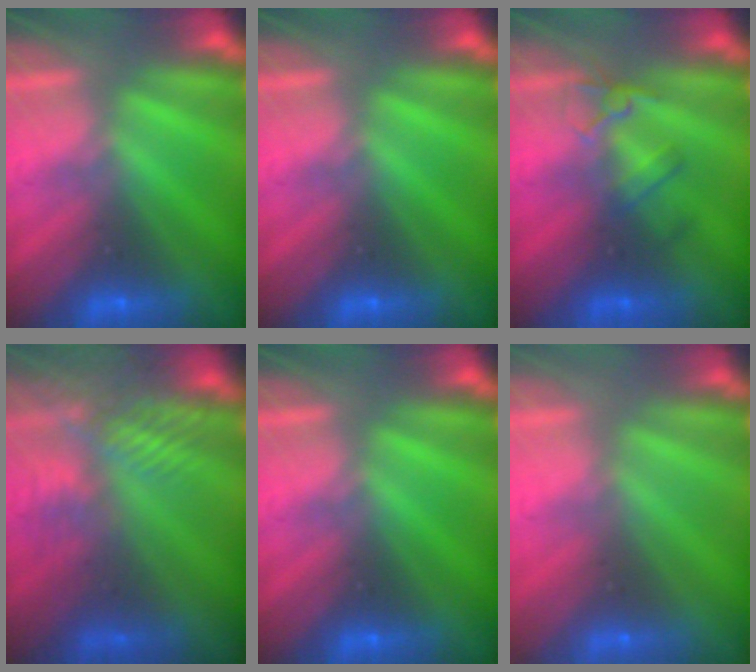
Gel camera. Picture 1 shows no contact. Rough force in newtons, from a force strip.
{"total": 0.0}
{"total": 2.4}
{"total": 3.7}
{"total": 0.0}
{"total": 2.9}